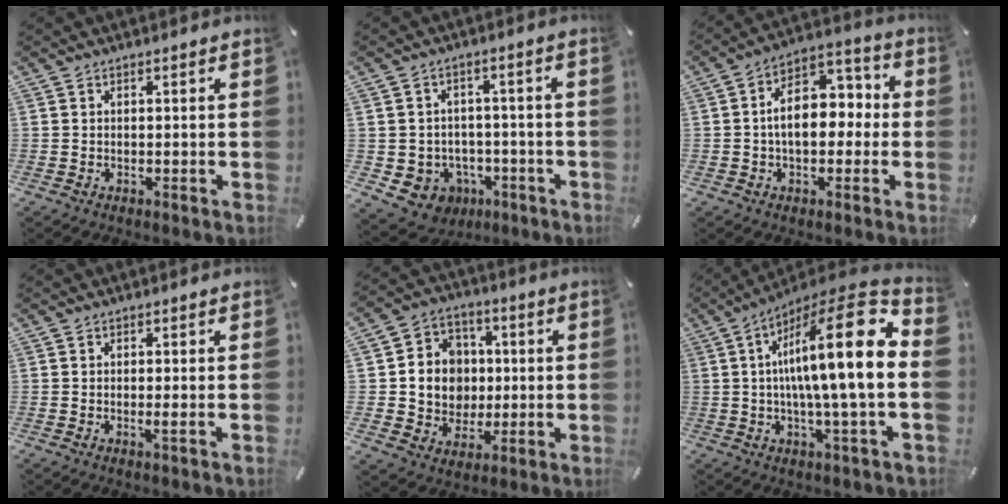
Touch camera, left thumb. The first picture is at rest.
{"total": 6.9, "force": [-1.9, 6.5, 1.5], "torque": [-0.033, 0.013, -0.029]}
{"total": 11.3, "force": [-0.9, 7.8, 8.1], "torque": [-0.114, 0.002, -0.019]}
{"total": 1.3, "force": [-0.2, 0.1, 1.3], "torque": [-0.022, -0.006, -0.003]}
{"total": 11.0, "force": [0.0, 10.7, 2.4], "torque": [-0.041, 0.004, 0.013]}
{"total": 19.2, "force": [3.0, 2.8, 18.8], "torque": [-0.301, -0.032, 0.030]}